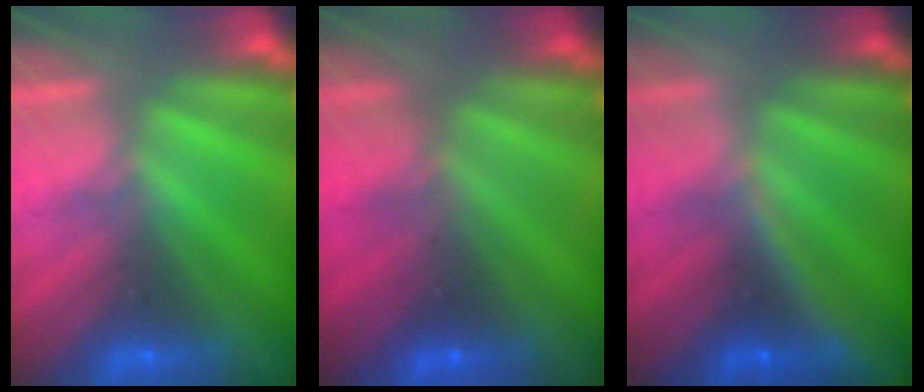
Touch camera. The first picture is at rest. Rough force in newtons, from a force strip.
{"total": 2.9}
{"total": 3.1}